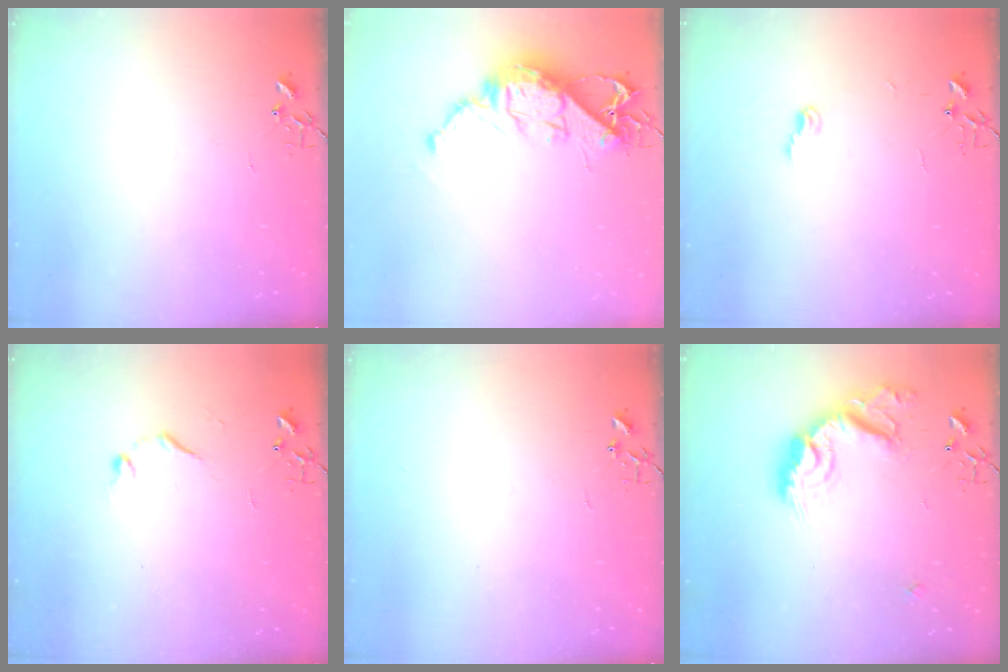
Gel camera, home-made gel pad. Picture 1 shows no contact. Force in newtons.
{"total": 12.8, "press": 12.7, "slide": 1.0}
{"total": 5.0, "press": 4.9, "slide": 0.7}
{"total": 7.1, "press": 7.1, "slide": 0.8}
{"total": 0.0}
{"total": 17.9, "press": 17.8, "slide": 1.1}